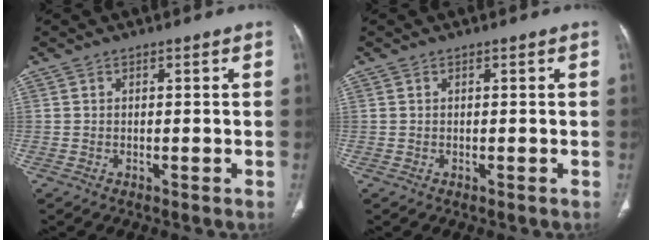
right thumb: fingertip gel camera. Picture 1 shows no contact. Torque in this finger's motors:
{"motor_torque": [-0.12, 0.31, -0.47, 0.38, 0.03]}